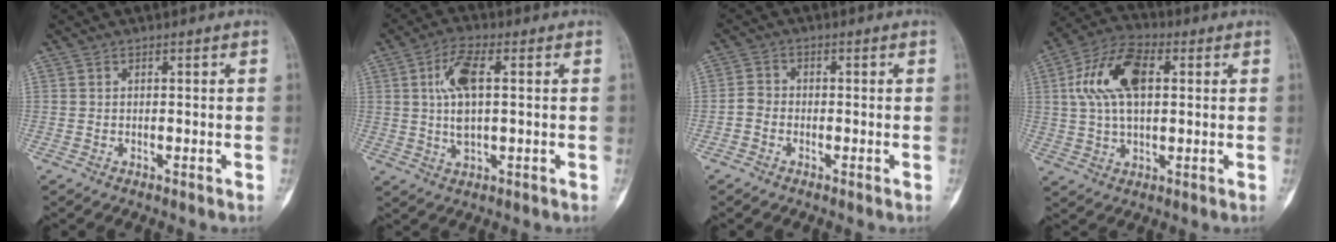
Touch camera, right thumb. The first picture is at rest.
{"total": 8.3, "force": [1.5, 3.0, 7.6], "torque": [-0.155, 0.005, 0.028]}
{"total": 2.5, "force": [-1.0, 2.0, 1.1], "torque": [-0.015, 0.009, -0.028]}
{"total": 13.3, "force": [2.9, 7.2, 10.8], "torque": [-0.212, 0.018, 0.050]}